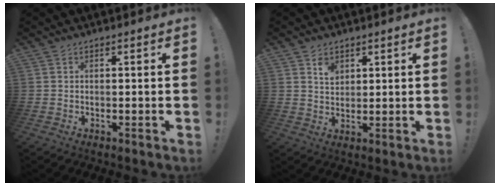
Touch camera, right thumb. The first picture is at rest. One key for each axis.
{"total": 4.3, "fx": 2.6, "fy": 3.1, "fz": 1.5, "tx": -0.008, "ty": -0.016, "tz": 0.044}